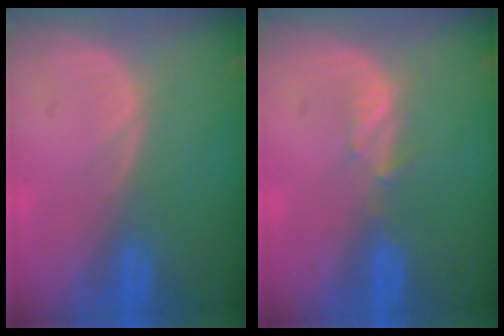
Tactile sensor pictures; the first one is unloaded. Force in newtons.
{"total": 1.5, "press": 1.4, "slide": 0.2}